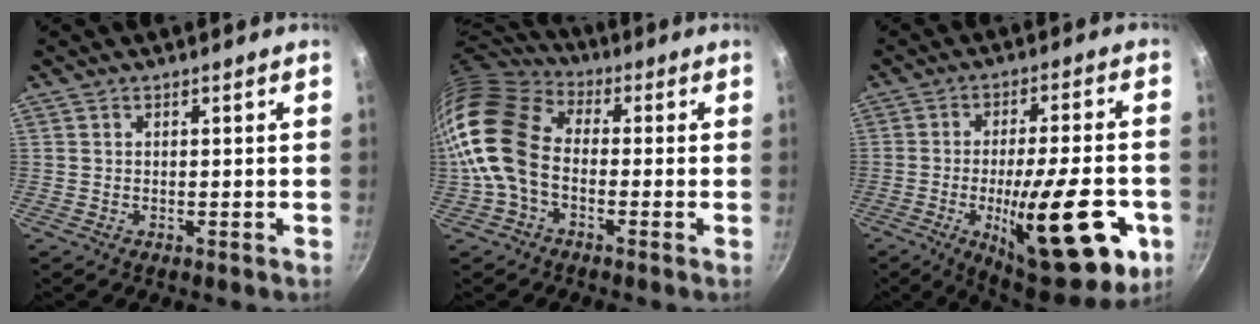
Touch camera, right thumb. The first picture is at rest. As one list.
[{"total": 14.5, "force": [-2.5, 9.8, 10.3], "torque": [-0.183, 0.035, -0.070]}, {"total": 23.6, "force": [-7.0, 7.5, 21.3], "torque": [-0.277, 0.009, -0.093]}]